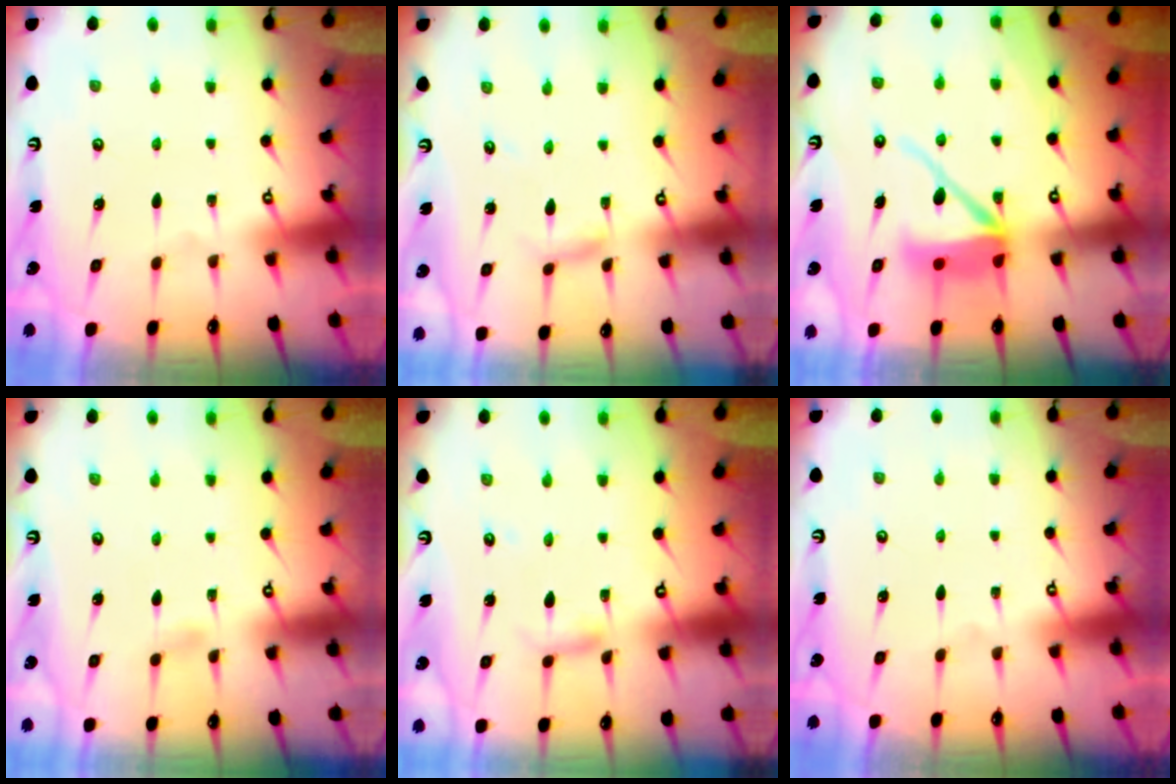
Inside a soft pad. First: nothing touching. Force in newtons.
{"total": 2.9, "press": 2.9, "slide": 0.2}
{"total": 9.3, "press": 9.2, "slide": 1.4}
{"total": 1.7, "press": 1.7, "slide": 0.1}
{"total": 2.8, "press": 2.8, "slide": 0.2}
{"total": 0.0}